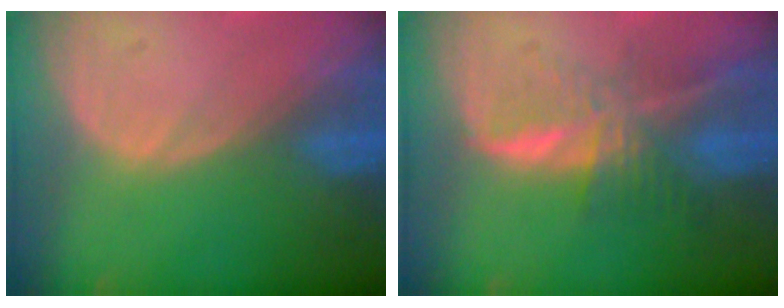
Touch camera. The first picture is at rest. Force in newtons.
{"total": 7.4, "press": 6.2, "slide": 3.9}